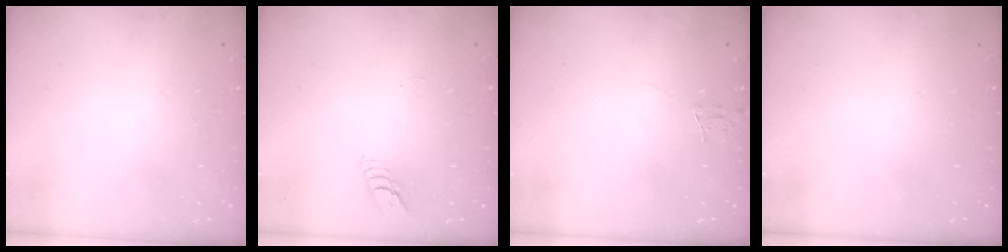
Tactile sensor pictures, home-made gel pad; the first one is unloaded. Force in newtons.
{"total": 3.9, "press": 3.9, "slide": 0.3}
{"total": 4.0, "press": 4.0, "slide": 0.4}
{"total": 0.0}